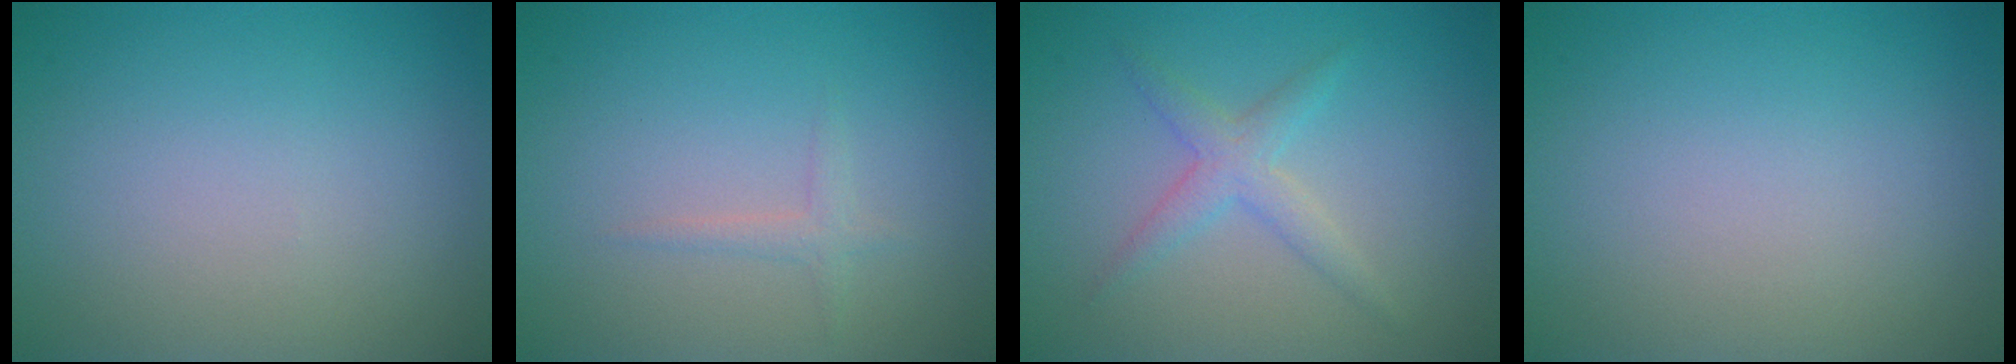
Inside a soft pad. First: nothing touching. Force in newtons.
{"total": 1.0, "press": 1.0, "slide": 0.1}
{"total": 2.2, "press": 2.2, "slide": 0.1}
{"total": 0.0}